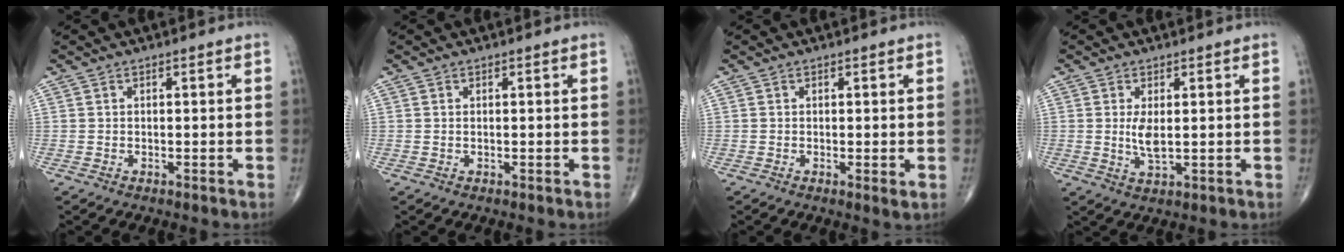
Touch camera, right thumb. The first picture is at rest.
{"total": 0.0}
{"total": 1.6, "force": [-0.1, 0.3, 1.5], "torque": [-0.028, -0.008, -0.004]}
{"total": 3.8, "force": [0.4, 1.3, 3.5], "torque": [-0.072, -0.013, 0.012]}